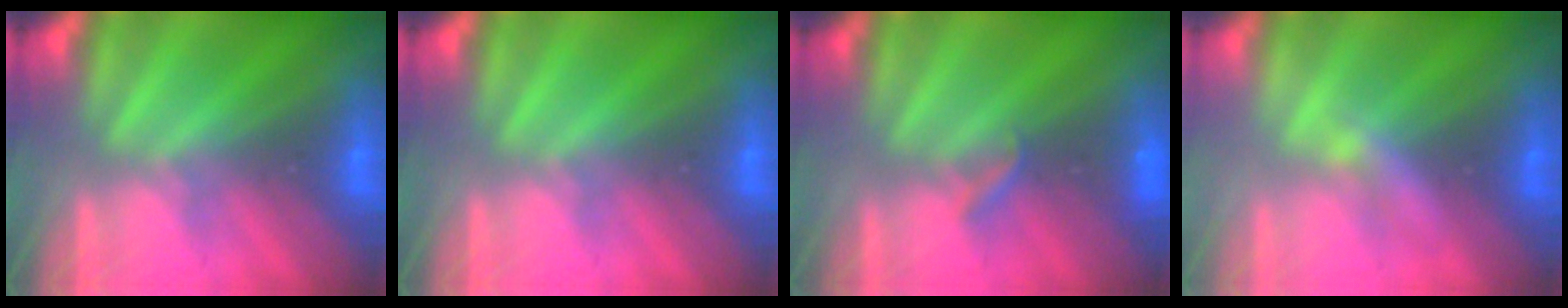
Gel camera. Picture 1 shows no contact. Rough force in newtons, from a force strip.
{"total": 0.0}
{"total": 2.2}
{"total": 2.2}